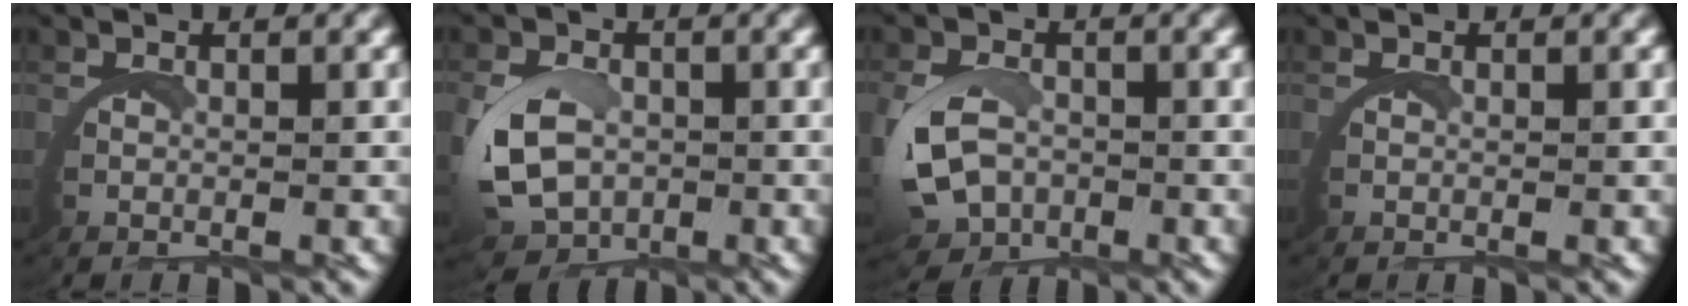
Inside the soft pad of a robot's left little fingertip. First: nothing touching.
{"total": 5.7, "force": [-0.8, 4.5, 3.3], "torque": [-0.093, -0.031, -0.001]}
{"total": 4.8, "force": [-0.8, 3.9, 2.8], "torque": [-0.076, -0.026, -0.006]}
{"total": 0.0}